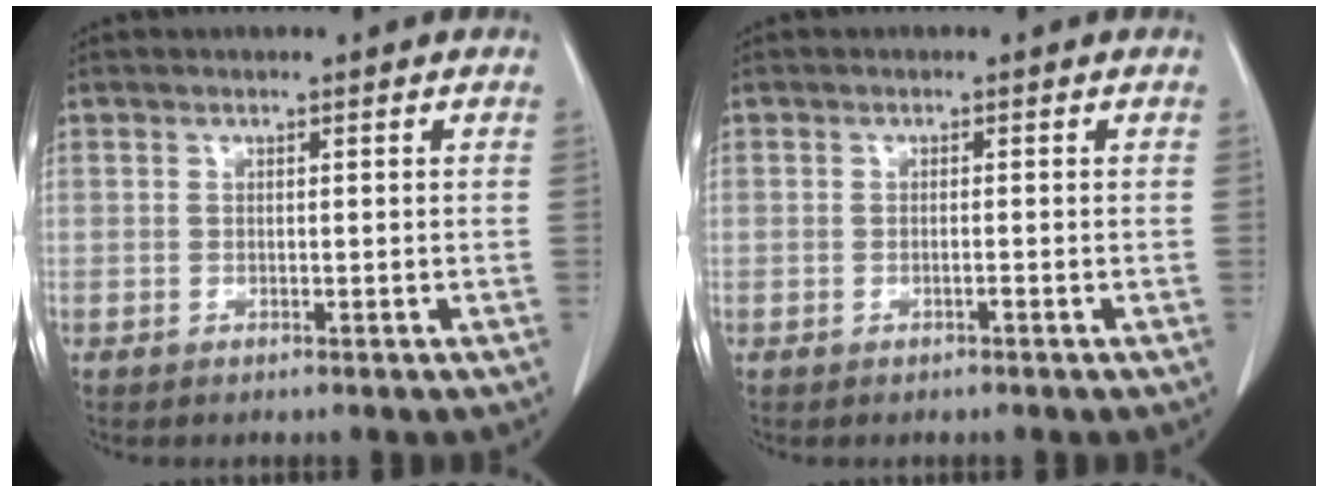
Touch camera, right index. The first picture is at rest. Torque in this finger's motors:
{"motor_torque": [0.11, 0.03, 0.00, 0.02]}